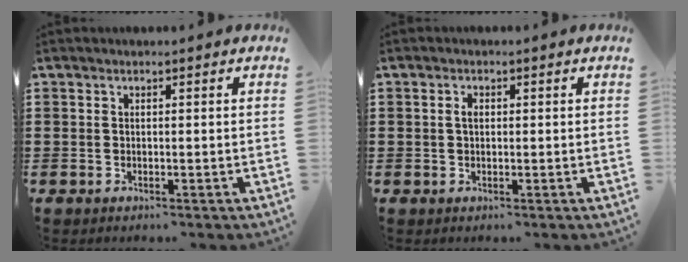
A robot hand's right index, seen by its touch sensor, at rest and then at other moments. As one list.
[{"total": 1.3, "force": [0.2, 0.8, 1.1], "torque": [-0.023, 0.005, 0.002]}]